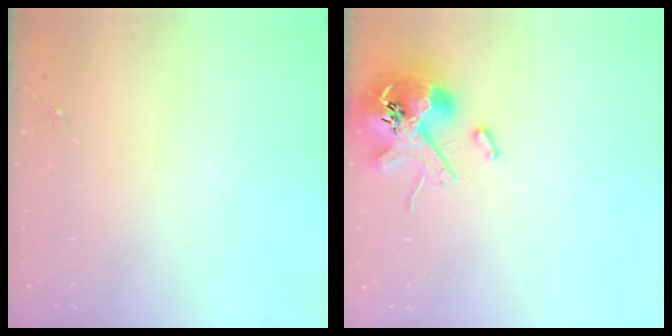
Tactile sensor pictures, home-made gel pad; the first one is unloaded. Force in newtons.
{"total": 11.8, "press": 11.6, "slide": 1.8}